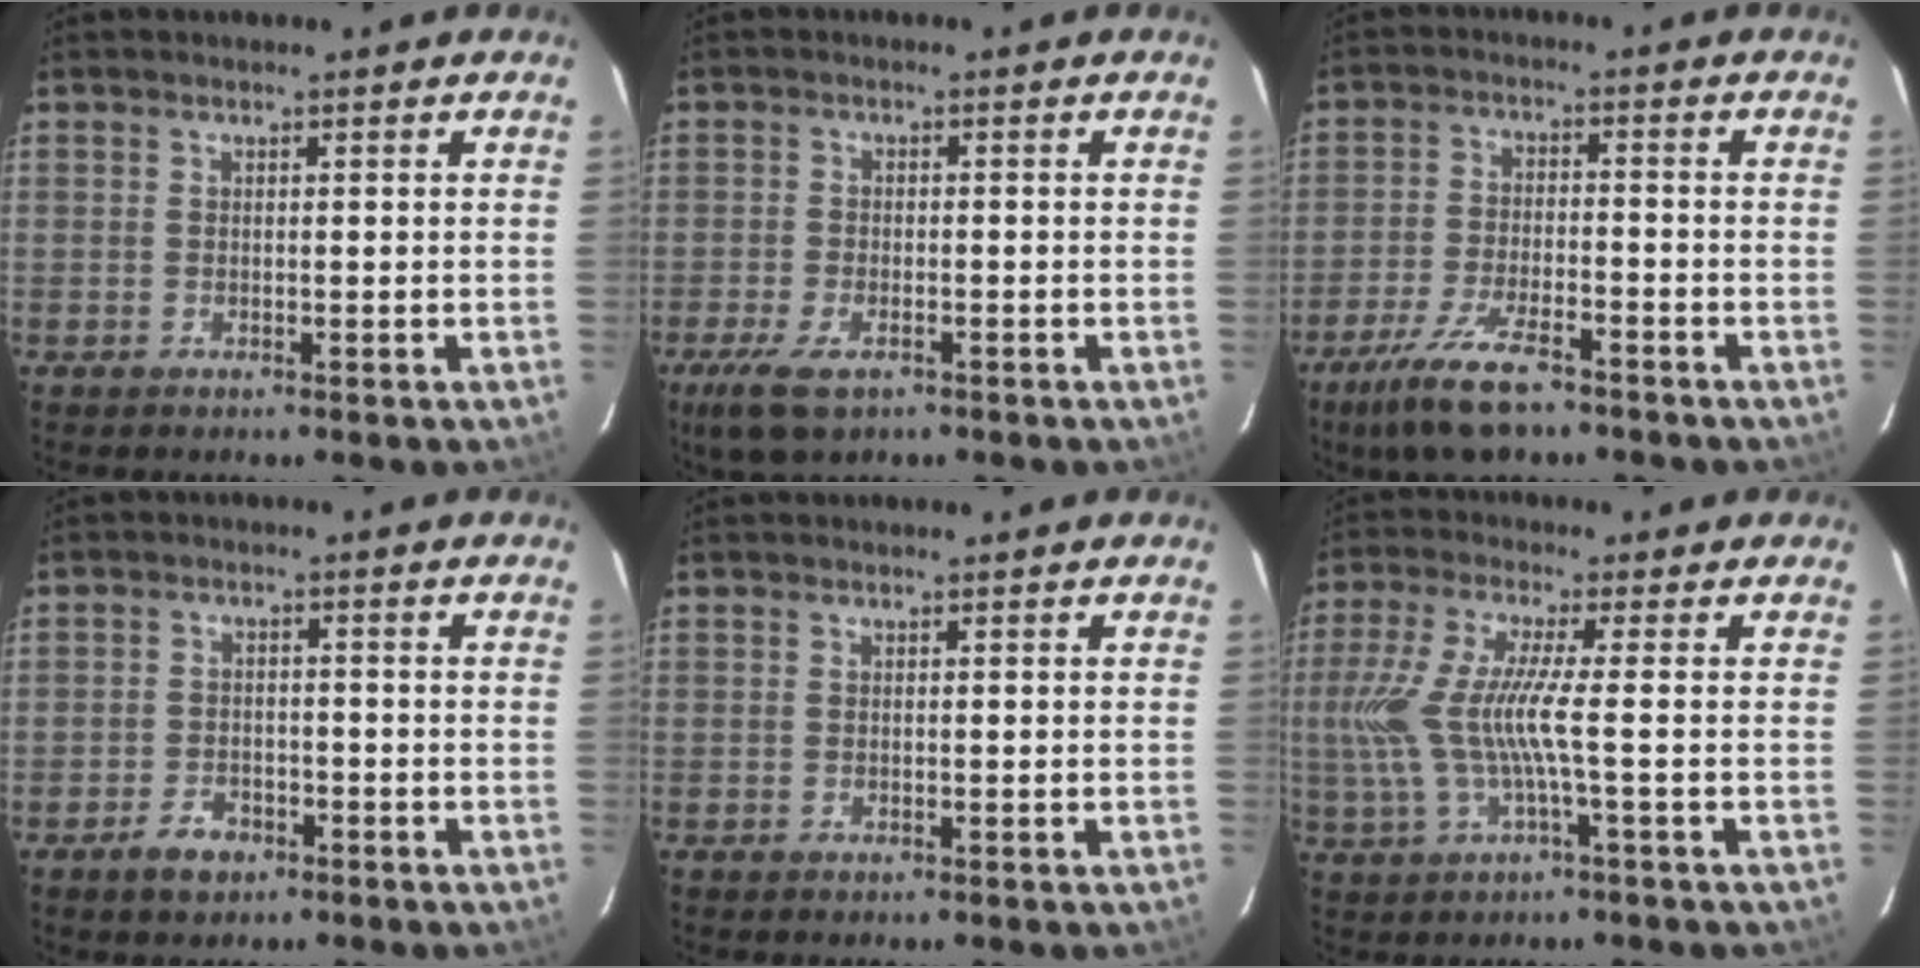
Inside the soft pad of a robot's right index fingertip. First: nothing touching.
{"total": 7.0, "force": [-4.1, 3.2, 4.6], "torque": [-0.115, -0.020, -0.075]}
{"total": 10.9, "force": [-7.8, 3.4, 6.8], "torque": [-0.161, -0.018, -0.142]}
{"total": 4.4, "force": [-2.9, 2.9, 1.7], "torque": [-0.041, 0.010, -0.043]}
{"total": 0.0}
{"total": 9.4, "force": [-1.2, 0.0, 9.3], "torque": [-0.197, -0.006, -0.017]}